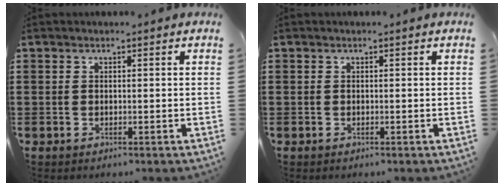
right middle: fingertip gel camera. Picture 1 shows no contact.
{"total": 0.0}